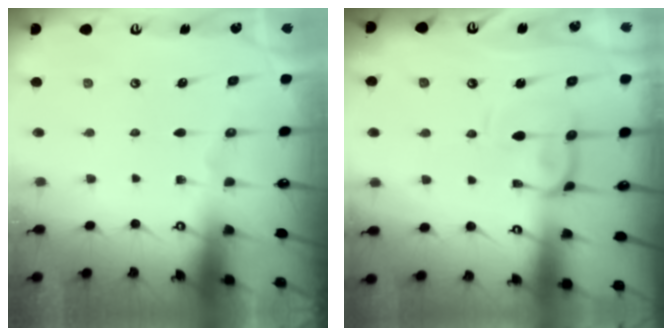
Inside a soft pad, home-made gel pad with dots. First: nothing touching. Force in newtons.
{"total": 2.9, "press": 2.8, "slide": 0.8}